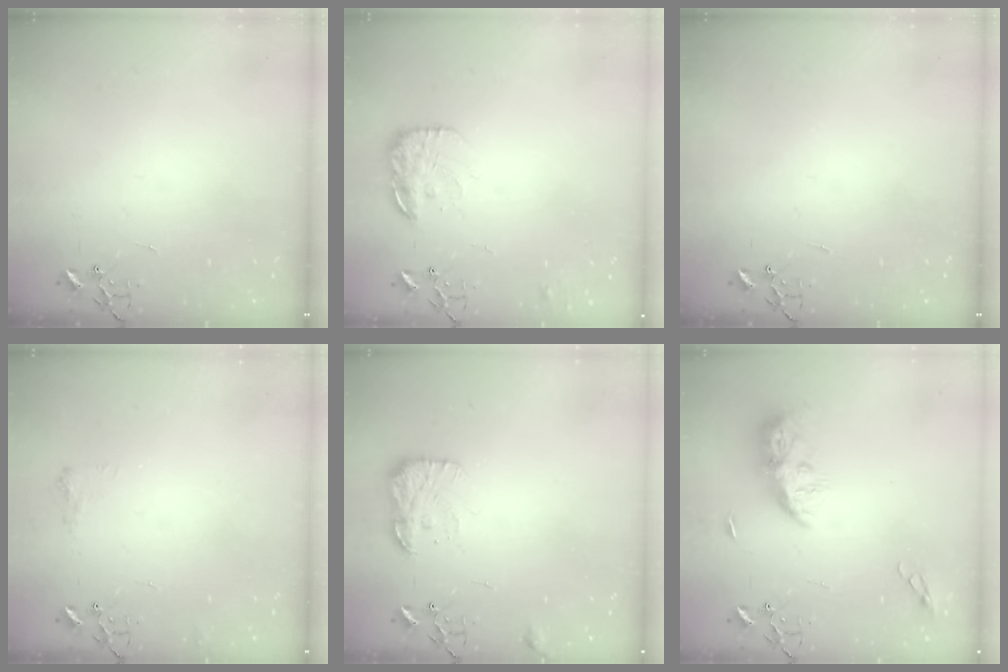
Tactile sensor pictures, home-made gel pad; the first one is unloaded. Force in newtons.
{"total": 13.9, "press": 13.8, "slide": 0.6}
{"total": 0.0}
{"total": 7.2, "press": 7.1, "slide": 1.0}
{"total": 12.4, "press": 12.4, "slide": 0.5}
{"total": 10.0, "press": 10.0, "slide": 0.6}